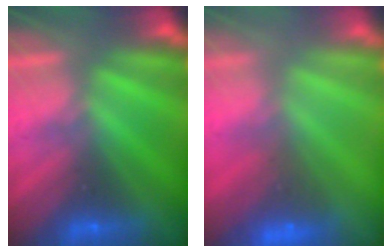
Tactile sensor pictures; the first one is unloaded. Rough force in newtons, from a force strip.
{"total": 8.7}